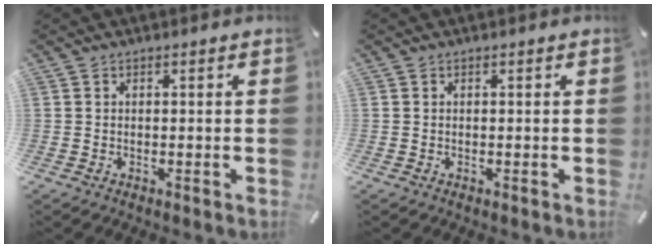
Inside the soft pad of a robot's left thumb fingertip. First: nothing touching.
{"total": 0.0}